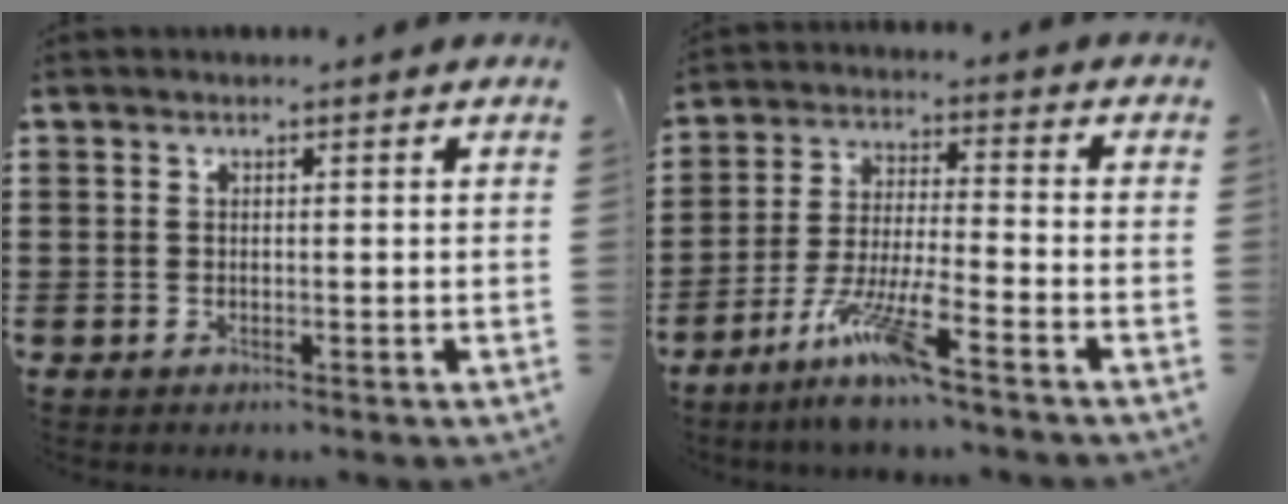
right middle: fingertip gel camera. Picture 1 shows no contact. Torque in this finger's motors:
{"motor_torque": [1.12, -1.01, 0.80, 0.21]}